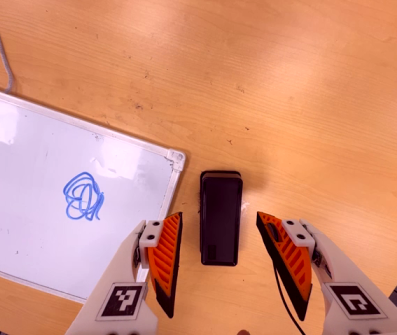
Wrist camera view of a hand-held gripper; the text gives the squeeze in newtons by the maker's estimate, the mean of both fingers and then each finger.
{"total": 0.0}